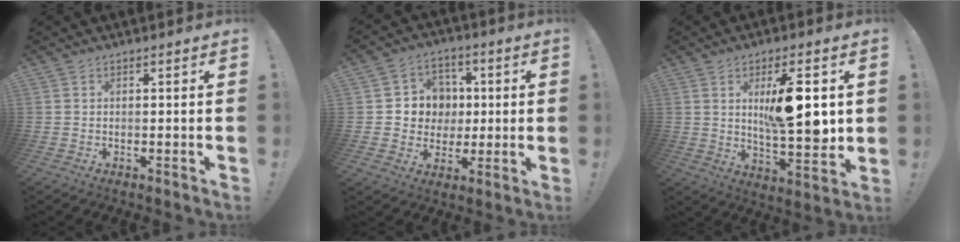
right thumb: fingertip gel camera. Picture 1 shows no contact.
{"total": 9.1, "force": [-0.2, 9.0, 1.6], "torque": [-0.021, 0.004, 0.008]}
{"total": 15.3, "force": [3.4, 4.6, 14.2], "torque": [-0.206, -0.017, 0.047]}